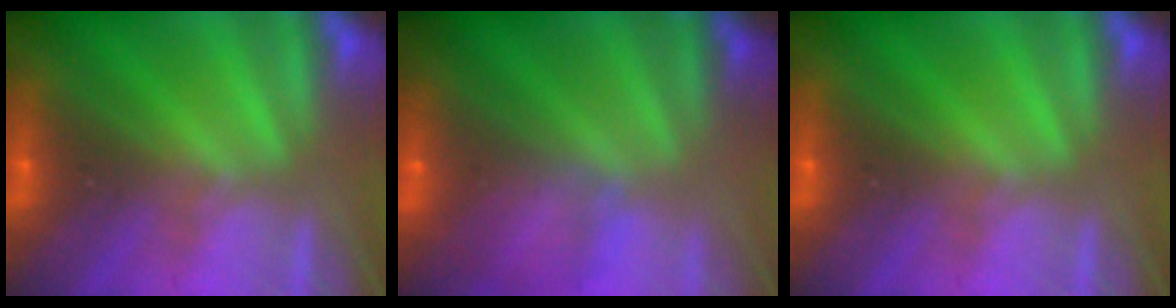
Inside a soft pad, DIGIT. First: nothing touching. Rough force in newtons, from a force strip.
{"total": 5.9}
{"total": 0.0}